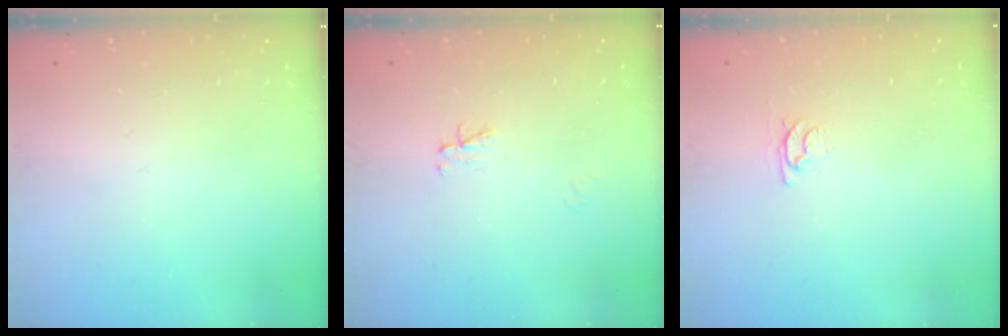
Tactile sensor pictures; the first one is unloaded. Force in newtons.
{"total": 3.0, "press": 3.0, "slide": 0.4}
{"total": 3.1, "press": 3.0, "slide": 0.4}